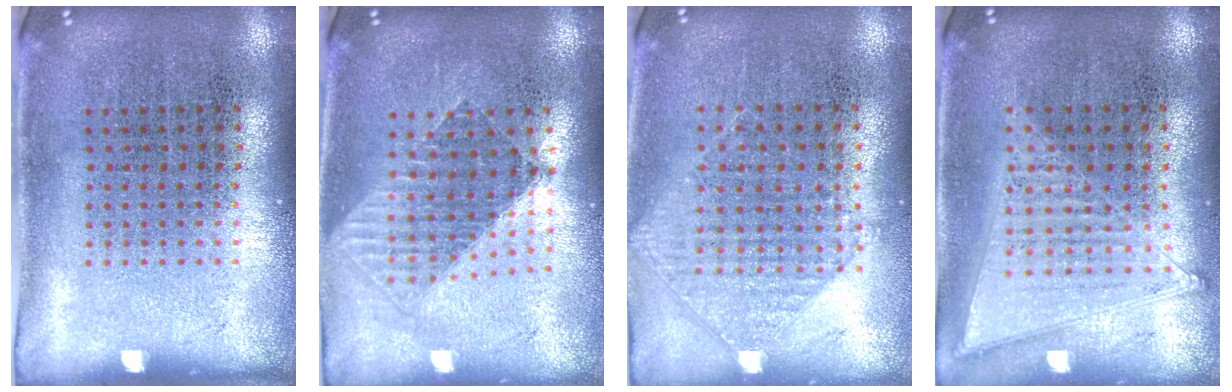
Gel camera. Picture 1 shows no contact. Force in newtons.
{"total": 1.5, "press": 1.3, "slide": 0.8}
{"total": 0.9, "press": 0.9, "slide": 0.3}
{"total": 1.1, "press": 1.1, "slide": 0.1}